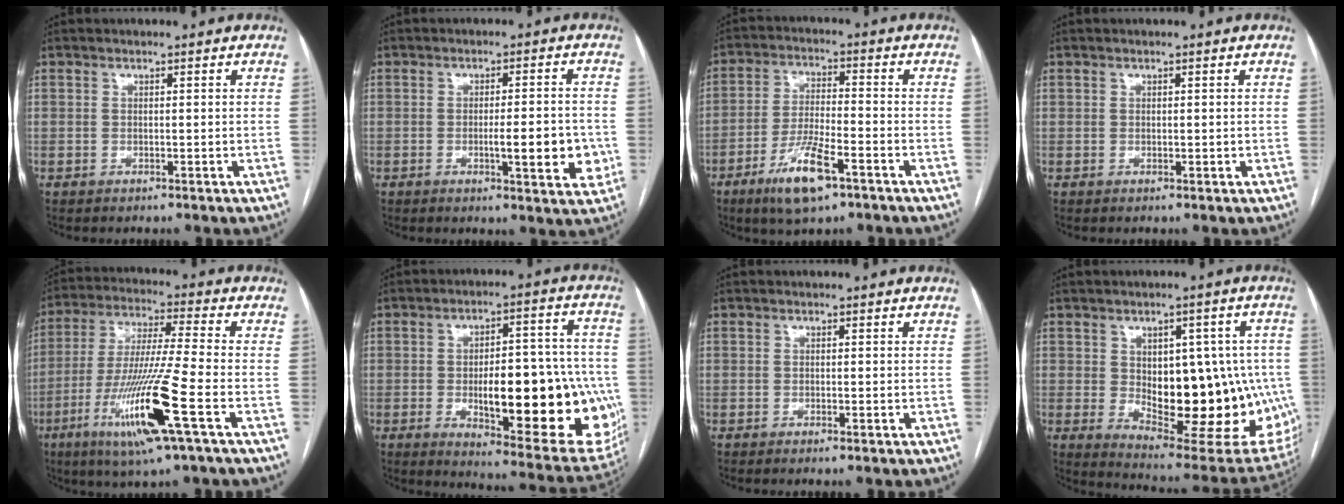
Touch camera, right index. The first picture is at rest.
{"total": 7.8, "force": [-1.7, 1.5, 7.5], "torque": [-0.098, -0.003, -0.019]}
{"total": 9.8, "force": [-5.7, 2.0, 7.8], "torque": [-0.154, -0.013, -0.100]}
{"total": 0.6, "force": [0.2, 0.4, 0.4], "torque": [-0.007, -0.002, 0.004]}
{"total": 16.0, "force": [-6.3, -0.6, 14.7], "torque": [-0.302, -0.025, -0.119]}
{"total": 24.7, "force": [-4.6, 7.9, 22.9], "torque": [-0.243, 0.016, -0.037]}
{"total": 0.7, "force": [-0.5, -0.1, 0.5], "torque": [-0.012, 0.000, -0.006]}
{"total": 22.6, "force": [-1.8, 10.0, 20.2], "torque": [-0.216, 0.009, 0.006]}